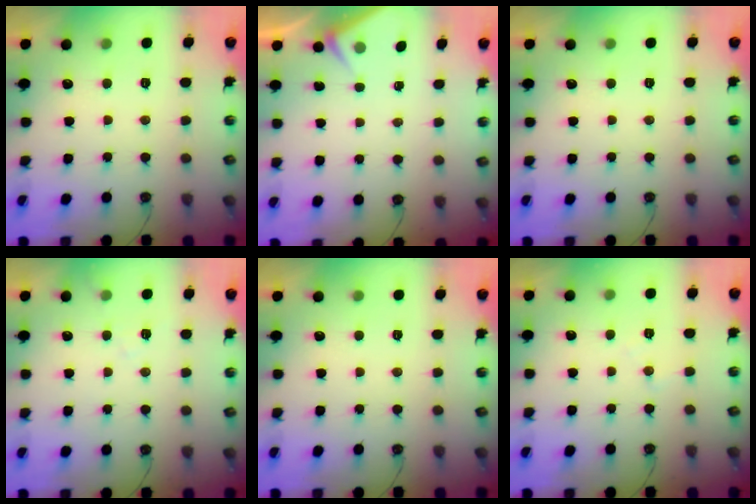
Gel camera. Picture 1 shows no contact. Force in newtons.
{"total": 3.2, "press": 3.1, "slide": 0.5}
{"total": 0.0}
{"total": 4.2, "press": 4.1, "slide": 0.7}
{"total": 0.0}
{"total": 4.9, "press": 4.9, "slide": 0.8}